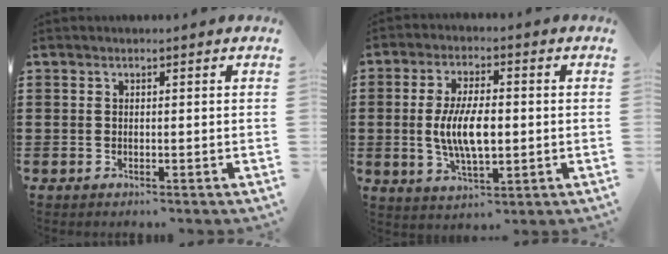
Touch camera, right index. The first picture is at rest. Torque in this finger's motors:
{"motor_torque": [1.17, -0.36, 1.05, 0.21]}